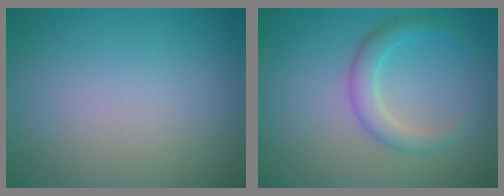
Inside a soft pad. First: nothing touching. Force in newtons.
{"total": 2.6, "press": 2.6, "slide": 0.0}